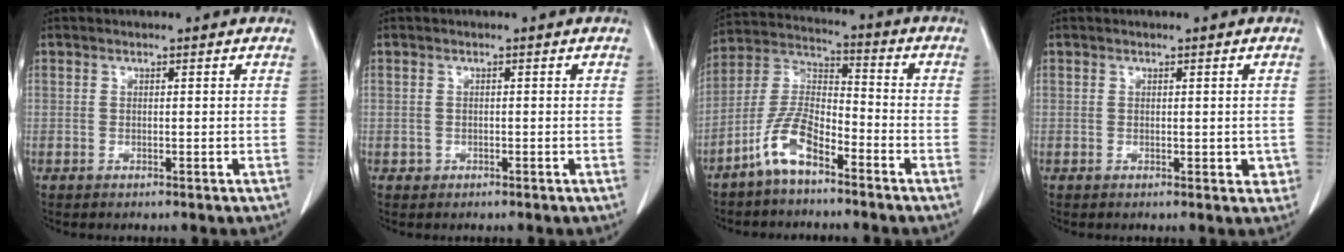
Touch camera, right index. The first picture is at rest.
{"total": 0.8, "force": [-0.3, 0.7, 0.0], "torque": [0.001, 0.005, -0.006]}
{"total": 9.1, "force": [-5.9, 2.8, 6.3], "torque": [-0.141, 0.005, -0.122]}
{"total": 2.3, "force": [-0.2, 1.4, 1.8], "torque": [-0.006, 0.004, 0.001]}